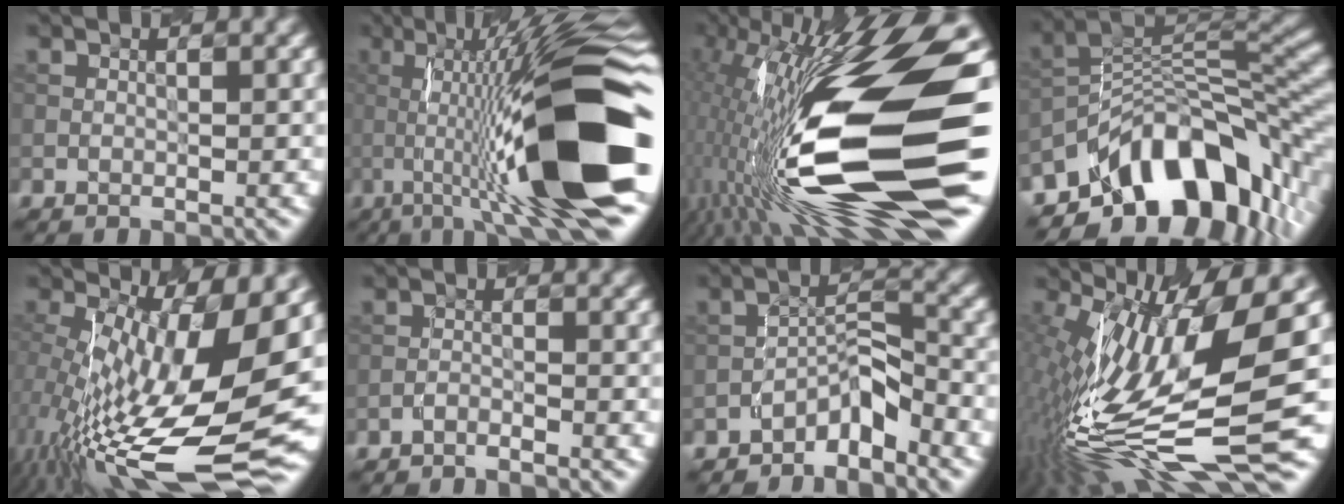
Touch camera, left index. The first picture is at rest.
{"total": 15.6, "force": [-2.8, 2.4, 15.2], "torque": [-0.225, 0.034, -0.044]}
{"total": 17.9, "force": [-3.3, 5.0, 16.9], "torque": [-0.295, 0.014, -0.066]}
{"total": 12.3, "force": [-7.2, 5.9, 8.0], "torque": [-0.111, 0.013, -0.137]}
{"total": 15.8, "force": [-0.7, 5.4, 14.8], "torque": [-0.257, -0.013, -0.003]}
{"total": 1.0, "force": [-1.0, 0.0, 0.2], "torque": [-0.002, 0.003, -0.024]}
{"total": 3.3, "force": [-2.8, 0.9, 1.6], "torque": [-0.019, 0.021, -0.053]}
{"total": 15.2, "force": [-2.1, 4.4, 14.4], "torque": [-0.279, 0.008, -0.033]}